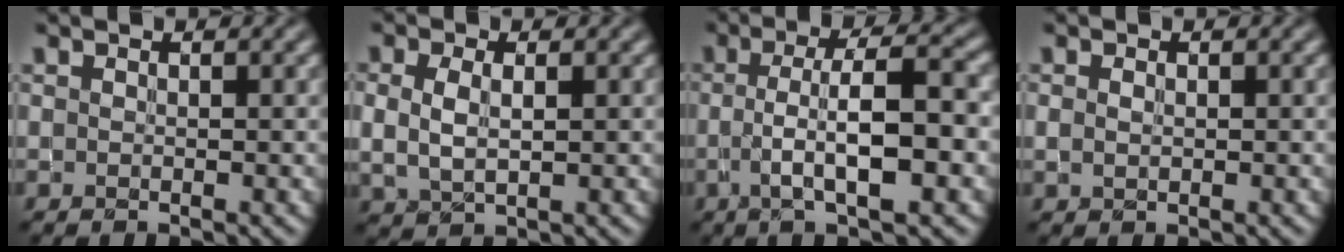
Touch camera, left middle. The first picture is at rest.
{"total": 2.8, "force": [0.4, 1.7, 2.2], "torque": [-0.051, -0.004, 0.015]}
{"total": 6.9, "force": [-0.8, 1.6, 6.7], "torque": [-0.113, 0.005, -0.014]}
{"total": 0.9, "force": [0.1, 0.7, 0.7], "torque": [-0.015, 0.000, 0.003]}